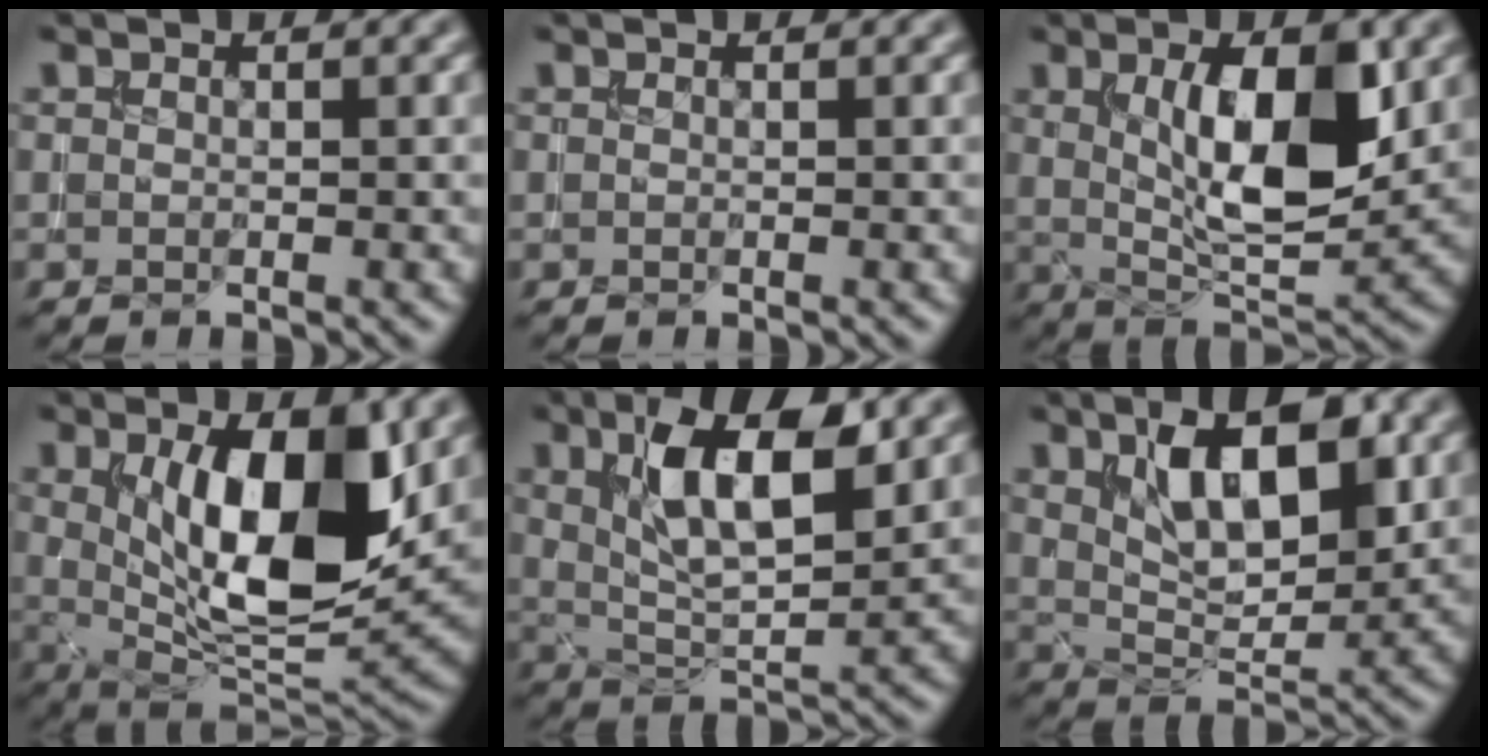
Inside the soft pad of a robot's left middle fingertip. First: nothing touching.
{"total": 0.0}
{"total": 8.9, "force": [1.8, 3.4, 8.0], "torque": [-0.131, -0.009, 0.037]}
{"total": 11.0, "force": [2.3, 4.4, 9.9], "torque": [-0.158, -0.015, 0.043]}
{"total": 8.6, "force": [3.1, 3.2, 7.3], "torque": [-0.129, 0.002, 0.055]}
{"total": 8.3, "force": [3.0, 3.6, 6.8], "torque": [-0.110, 0.002, 0.051]}